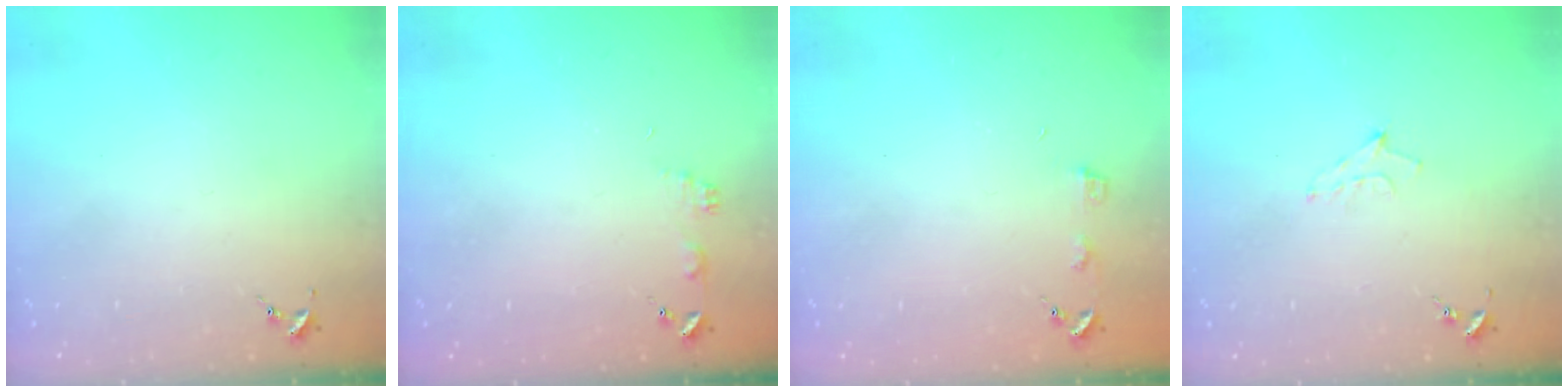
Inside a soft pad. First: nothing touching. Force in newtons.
{"total": 4.0, "press": 4.0, "slide": 0.4}
{"total": 3.4, "press": 3.4, "slide": 0.3}
{"total": 5.4, "press": 5.4, "slide": 0.7}